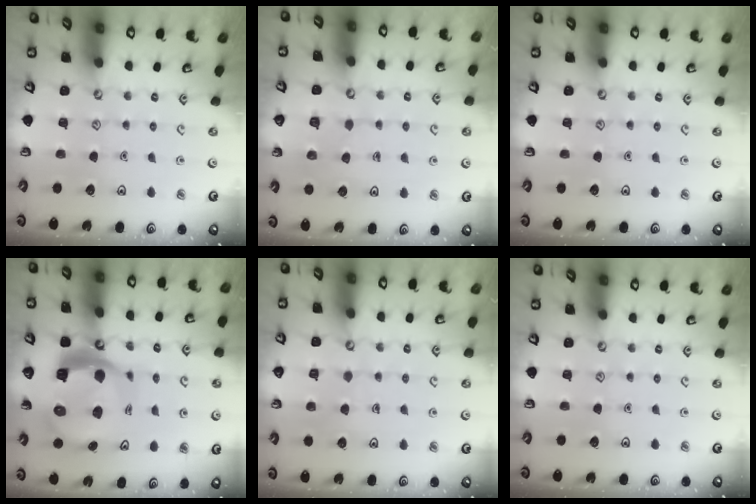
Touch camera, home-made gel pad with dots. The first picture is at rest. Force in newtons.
{"total": 2.8, "press": 2.8, "slide": 0.1}
{"total": 0.0}
{"total": 14.9, "press": 14.8, "slide": 1.8}
{"total": 4.0, "press": 3.9, "slide": 0.3}
{"total": 0.0}